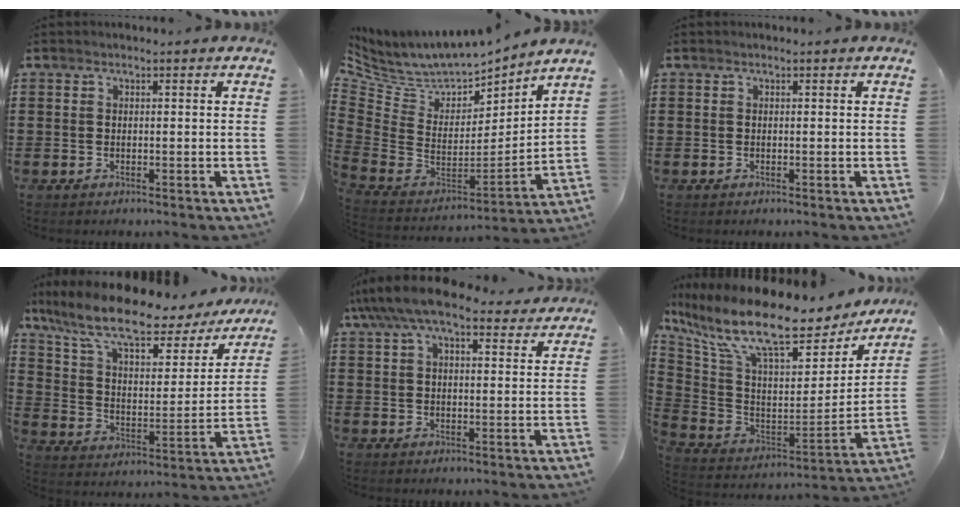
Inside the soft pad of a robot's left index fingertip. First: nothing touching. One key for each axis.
{"total": 5.5, "fx": 5.2, "fy": 1.8, "fz": 0.2, "tx": -0.047, "ty": -0.060, "tz": 0.090}
{"total": 0.0}
{"total": 11.2, "fx": 9.2, "fy": 2.4, "fz": 5.9, "tx": -0.146, "ty": -0.056, "tz": 0.156}
{"total": 8.9, "fx": 7.2, "fy": 2.3, "fz": 4.8, "tx": -0.112, "ty": -0.011, "tz": 0.133}
{"total": 14.3, "fx": 9.7, "fy": 3.8, "fz": 9.8, "tx": -0.218, "ty": -0.062, "tz": 0.163}